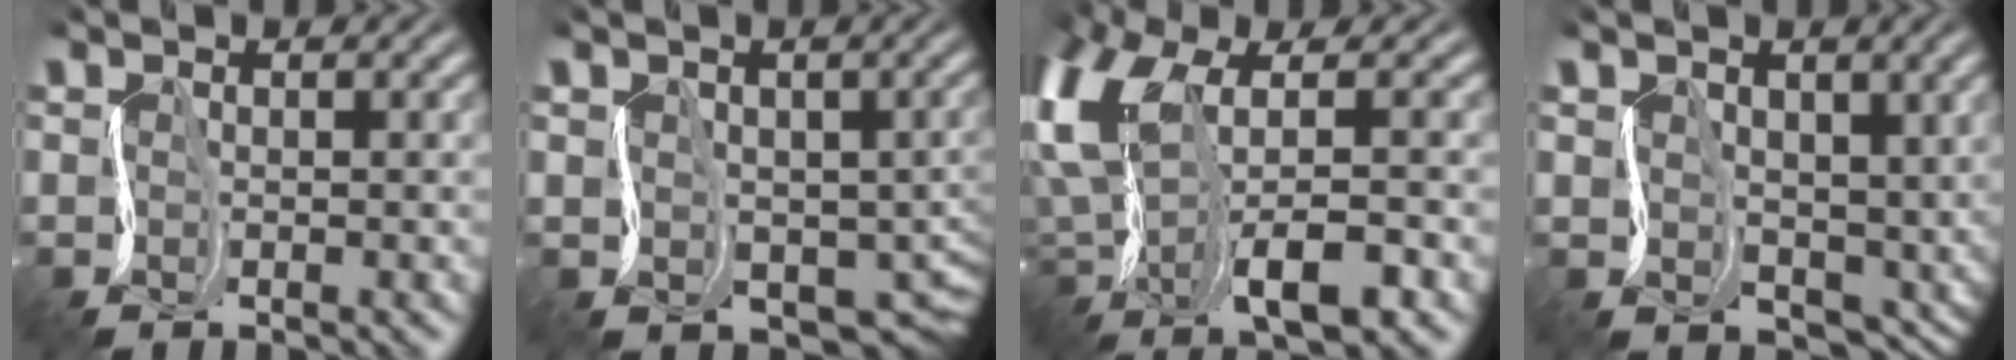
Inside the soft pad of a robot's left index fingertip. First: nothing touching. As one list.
[{"total": 6.2, "force": [-1.5, 4.6, 3.8], "torque": [-0.041, -0.021, -0.020]}, {"total": 10.7, "force": [-0.3, 4.8, 9.6], "torque": [-0.210, 0.001, -0.004]}, {"total": 4.5, "force": [0.8, 3.8, 2.3], "torque": [-0.029, -0.004, 0.024]}]